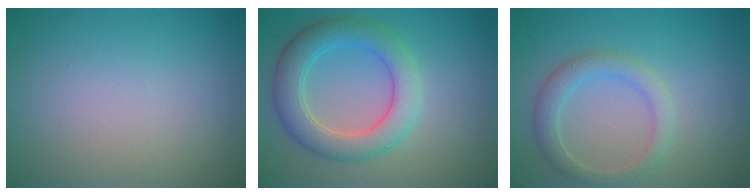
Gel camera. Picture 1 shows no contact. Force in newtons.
{"total": 5.5, "press": 5.5, "slide": 0.4}
{"total": 2.7, "press": 2.7, "slide": 0.0}